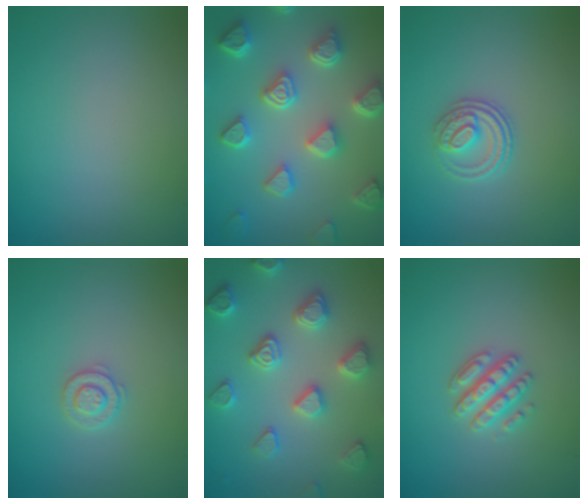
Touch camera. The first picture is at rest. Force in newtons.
{"total": 7.3, "press": 5.8, "slide": 4.4}
{"total": 2.9, "press": 2.4, "slide": 1.6}
{"total": 2.0, "press": 1.9, "slide": 0.4}
{"total": 4.6, "press": 4.4, "slide": 1.3}
{"total": 3.1, "press": 2.8, "slide": 1.1}